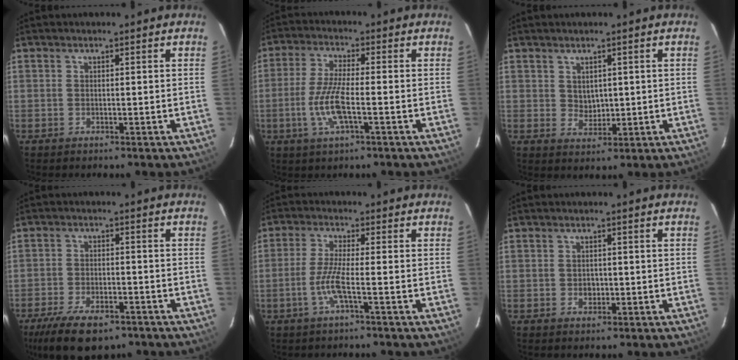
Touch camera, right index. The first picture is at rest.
{"total": 8.3, "force": [-2.4, 1.5, 7.8], "torque": [-0.163, -0.005, -0.048]}
{"total": 2.9, "force": [1.1, 2.4, 1.1], "torque": [-0.014, -0.001, 0.029]}
{"total": 13.9, "force": [-9.5, 6.1, 8.1], "torque": [-0.184, -0.029, -0.154]}
{"total": 5.1, "force": [-2.0, -0.4, 4.6], "torque": [-0.104, -0.004, -0.040]}
{"total": 1.9, "force": [-0.3, 1.7, 0.9], "torque": [-0.014, 0.004, -0.002]}